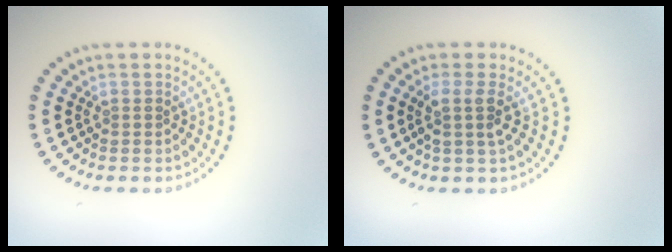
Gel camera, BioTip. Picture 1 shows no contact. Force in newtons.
{"total": 2.0, "press": 1.6, "slide": 1.3}